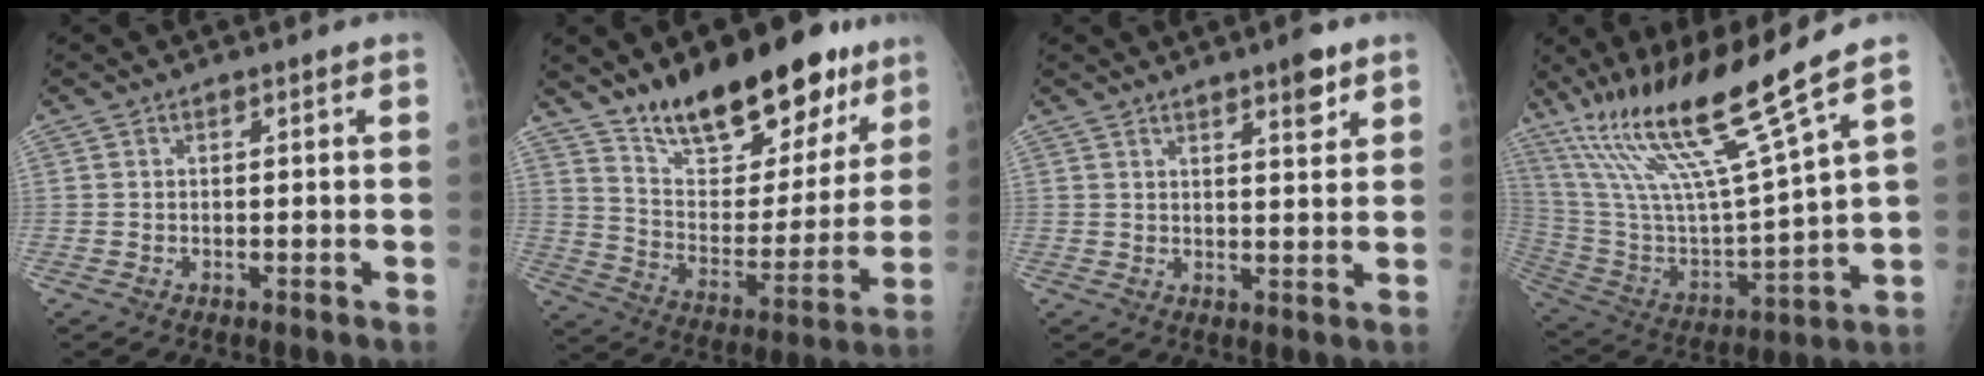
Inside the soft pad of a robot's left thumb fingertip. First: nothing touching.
{"total": 23.4, "force": [16.4, 10.1, 13.2], "torque": [-0.152, -0.083, 0.262]}
{"total": 4.8, "force": [3.2, 1.1, 3.4], "torque": [-0.041, -0.020, 0.045]}
{"total": 21.3, "force": [14.1, 0.8, 15.9], "torque": [-0.286, -0.059, 0.268]}